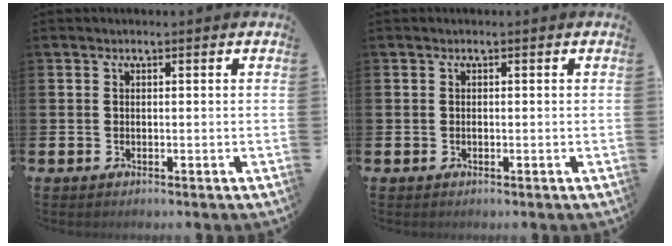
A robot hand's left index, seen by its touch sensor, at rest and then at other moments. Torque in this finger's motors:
{"motor_torque": [0.05, 0.02, 0.00, 0.00]}